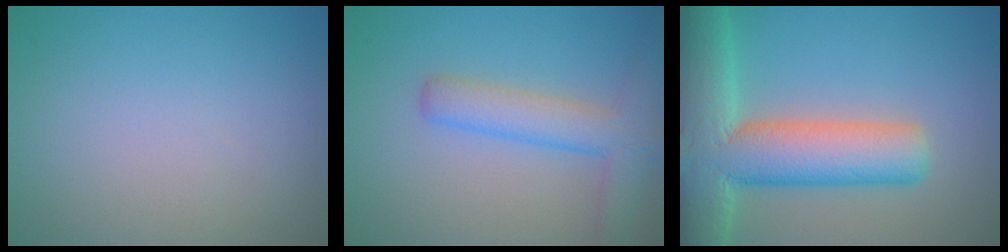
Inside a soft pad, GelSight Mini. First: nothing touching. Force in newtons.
{"total": 4.3, "press": 4.3, "slide": 0.3}
{"total": 11.0, "press": 10.9, "slide": 0.7}